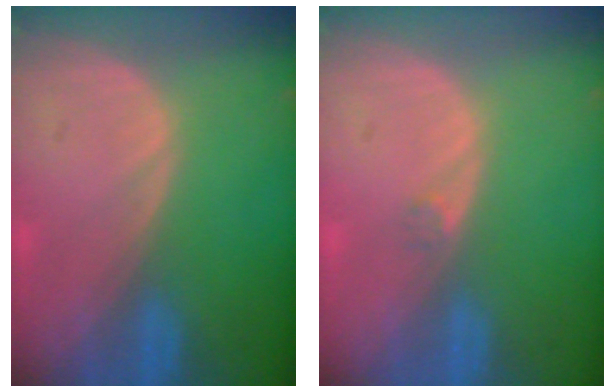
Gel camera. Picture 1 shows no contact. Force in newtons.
{"total": 0.8, "press": 0.7, "slide": 0.4}